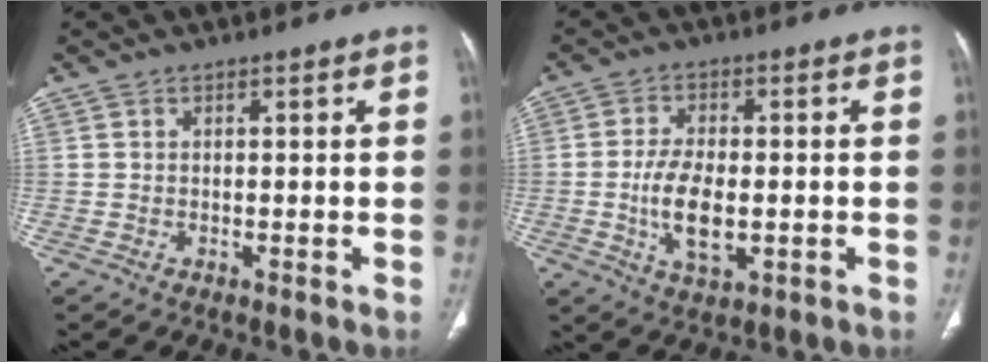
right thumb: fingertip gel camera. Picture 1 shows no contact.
{"total": 8.5, "force": [-1.3, 4.4, 7.2], "torque": [-0.132, 0.001, -0.020]}